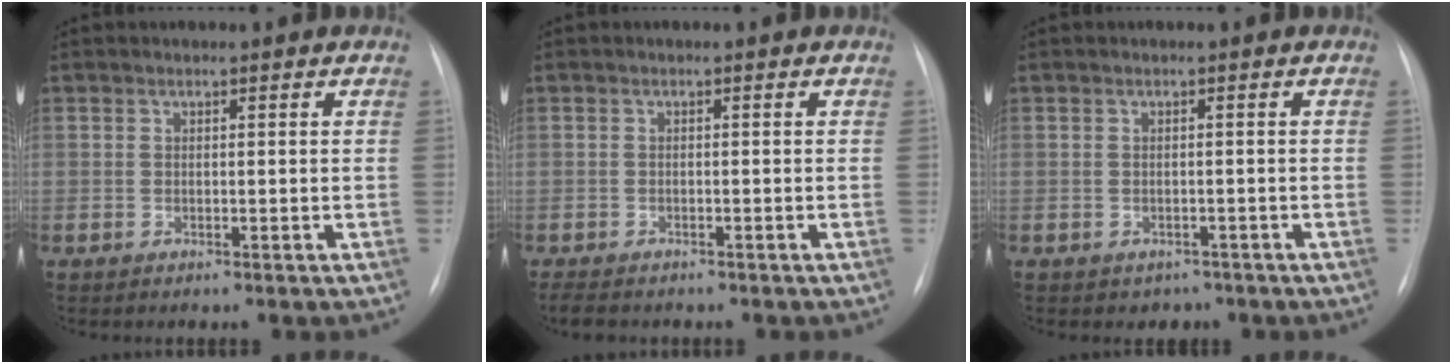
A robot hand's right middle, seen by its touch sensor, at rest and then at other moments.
{"total": 3.7, "force": [-3.1, 1.4, 1.6], "torque": [-0.027, -0.008, -0.039]}
{"total": 2.2, "force": [-1.4, 1.6, 0.2], "torque": [-0.003, 0.008, -0.014]}